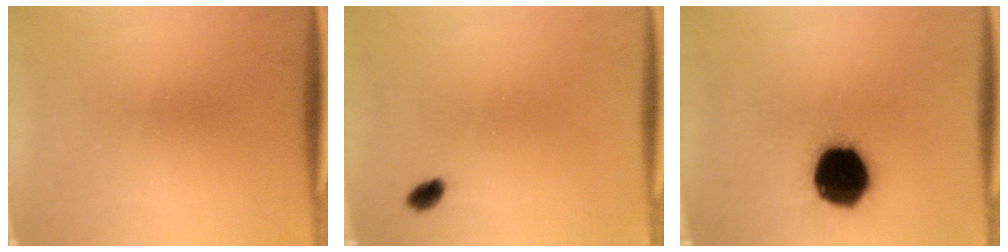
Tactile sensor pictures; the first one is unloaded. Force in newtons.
{"total": 1.9}
{"total": 19.1}